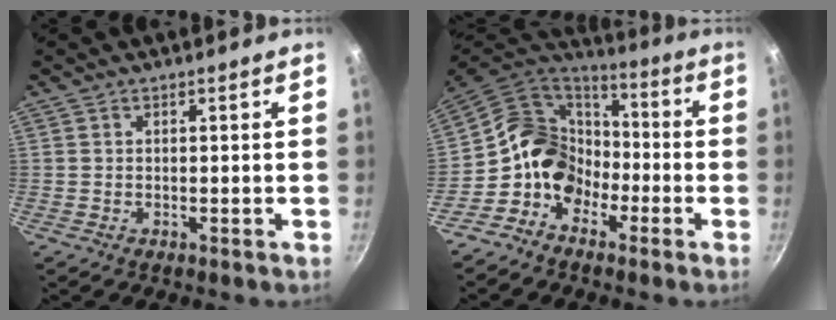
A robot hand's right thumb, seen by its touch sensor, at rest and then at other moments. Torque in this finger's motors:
{"motor_torque": [0.89, 0.12, 0.84, -0.65, 0.06]}